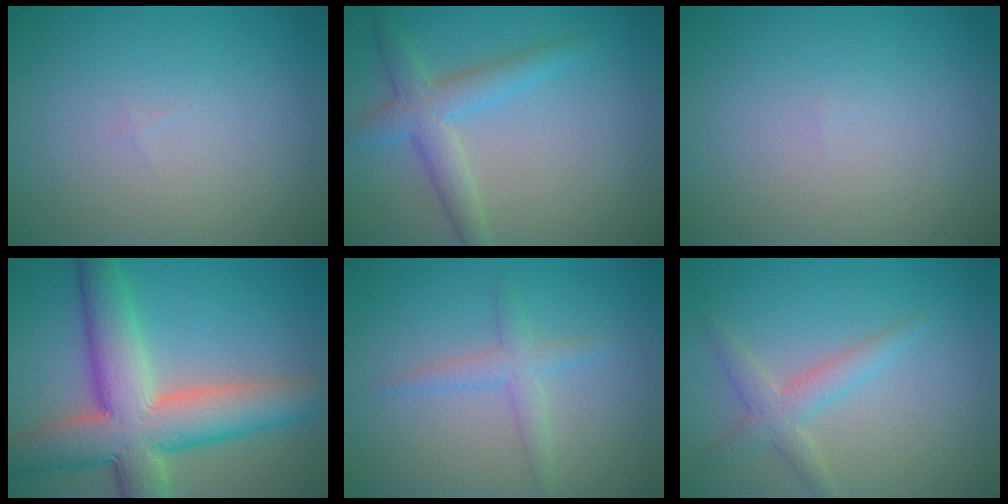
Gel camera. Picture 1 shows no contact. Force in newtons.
{"total": 3.7, "press": 3.7, "slide": 0.2}
{"total": 0.0}
{"total": 10.6, "press": 10.6, "slide": 0.7}
{"total": 1.9, "press": 1.9, "slide": 0.1}
{"total": 2.5, "press": 2.5, "slide": 0.1}